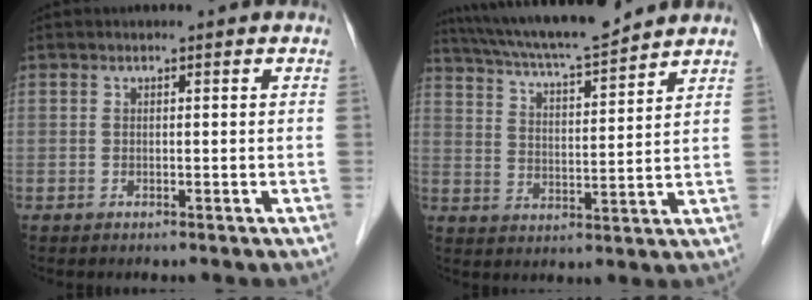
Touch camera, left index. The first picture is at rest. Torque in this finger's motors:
{"motor_torque": [0.07, -0.40, 0.46, 0.06]}